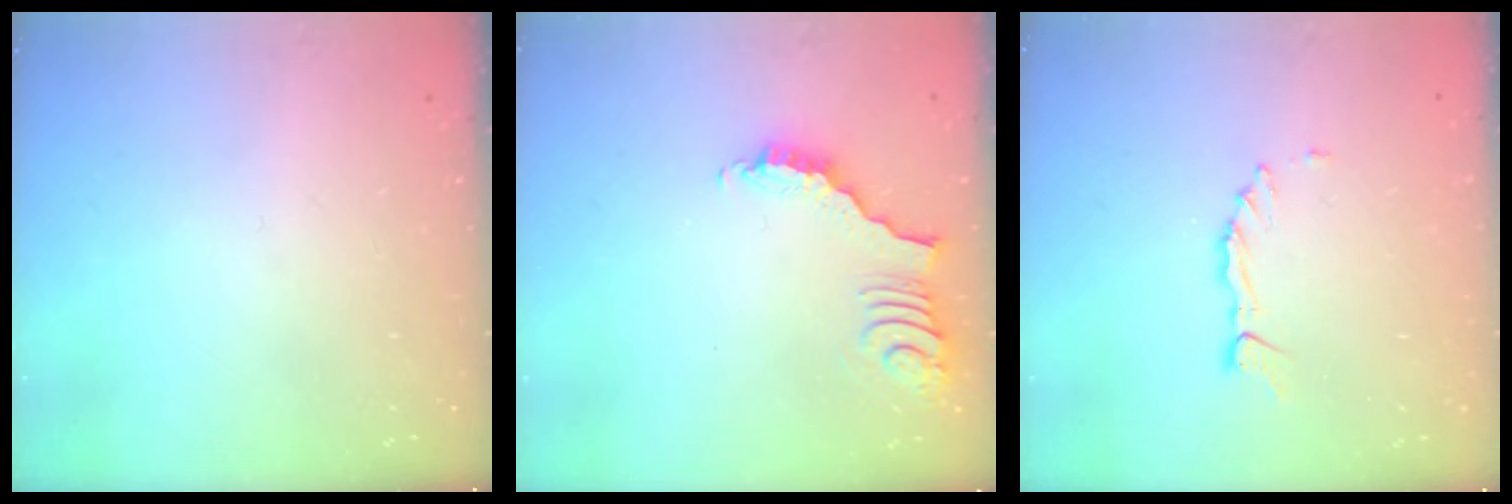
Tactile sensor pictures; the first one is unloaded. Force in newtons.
{"total": 3.3, "press": 3.3, "slide": 0.7}
{"total": 1.4, "press": 1.4, "slide": 0.3}